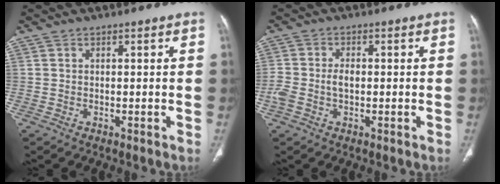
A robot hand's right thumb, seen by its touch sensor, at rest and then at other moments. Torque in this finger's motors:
{"motor_torque": [0.71, 0.97, 1.17, -0.21, 0.08]}